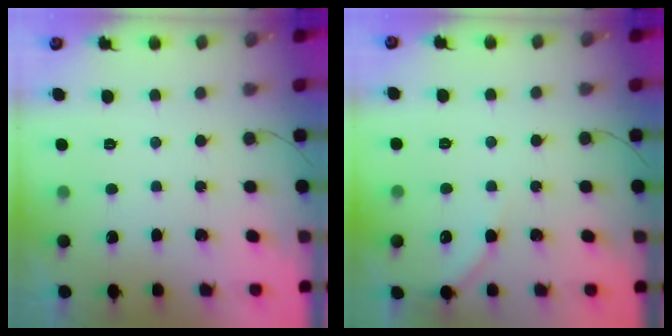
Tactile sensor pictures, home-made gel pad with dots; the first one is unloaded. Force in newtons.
{"total": 4.8, "press": 4.7, "slide": 0.8}